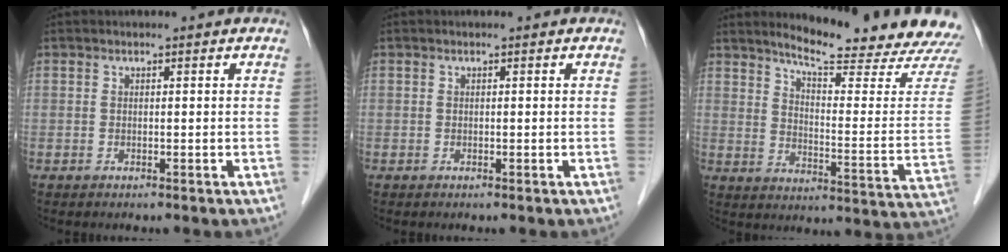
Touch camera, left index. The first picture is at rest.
{"total": 0.0}
{"total": 18.0, "force": [16.6, -0.5, 7.0], "torque": [-0.107, -0.090, 0.210]}